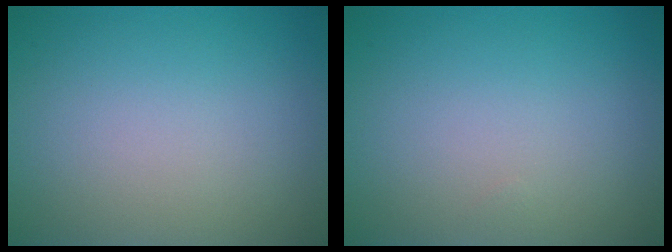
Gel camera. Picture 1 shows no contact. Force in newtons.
{"total": 0.0}